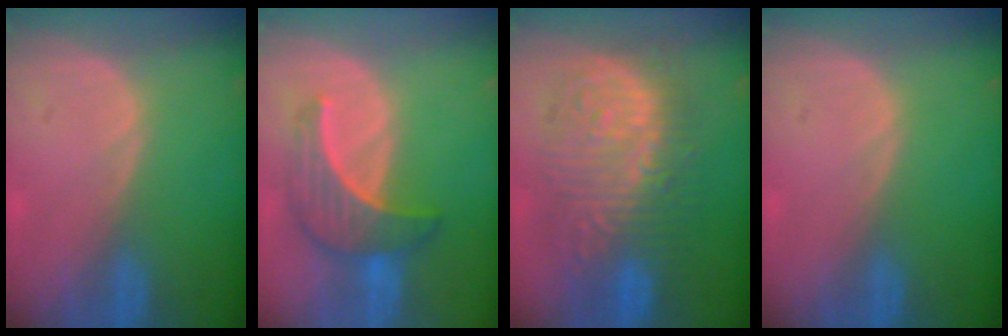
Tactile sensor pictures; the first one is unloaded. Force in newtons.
{"total": 6.7, "press": 6.7, "slide": 0.7}
{"total": 12.7, "press": 12.7, "slide": 1.3}
{"total": 0.0}